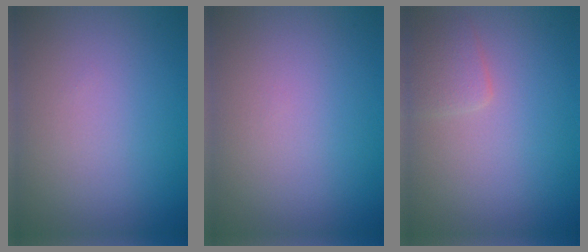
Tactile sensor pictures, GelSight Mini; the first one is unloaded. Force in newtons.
{"total": 0.0}
{"total": 1.9, "press": 1.9, "slide": 0.1}